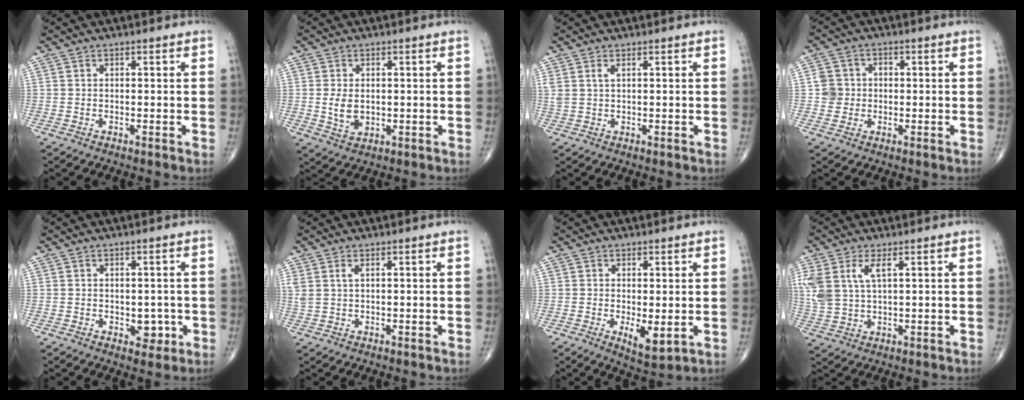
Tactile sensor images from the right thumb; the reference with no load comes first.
{"total": 4.8, "force": [0.0, 3.2, 3.5], "torque": [-0.057, -0.008, 0.009]}
{"total": 2.1, "force": [1.0, 0.9, 1.6], "torque": [-0.041, 0.007, 0.028]}
{"total": 4.3, "force": [-0.2, 4.2, 0.9], "torque": [0.011, 0.010, -0.008]}
{"total": 3.5, "force": [-0.7, 2.5, 2.3], "torque": [-0.006, 0.002, -0.005]}
{"total": 2.3, "force": [1.1, 0.9, 1.8], "torque": [-0.049, 0.008, 0.031]}
{"total": 5.1, "force": [-0.8, 2.1, 4.6], "torque": [-0.071, -0.017, -0.006]}
{"total": 8.1, "force": [3.0, 3.8, 6.5], "torque": [-0.160, 0.002, 0.070]}